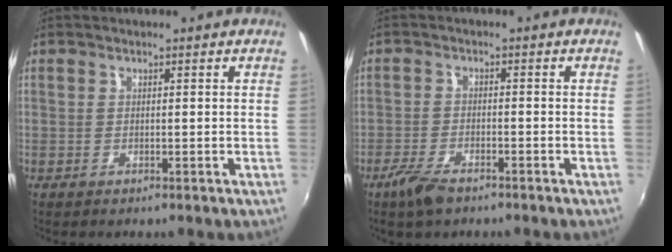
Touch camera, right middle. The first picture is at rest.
{"total": 5.3, "force": [-3.8, 1.9, 3.1], "torque": [-0.085, -0.009, -0.074]}